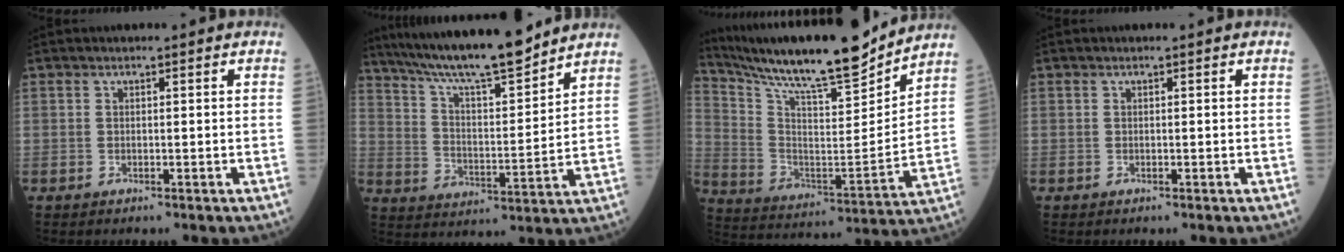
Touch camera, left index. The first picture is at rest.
{"total": 17.3, "force": [15.0, 1.0, 8.5], "torque": [-0.150, 0.006, 0.252]}
{"total": 21.4, "force": [19.0, 1.8, 9.6], "torque": [-0.188, -0.018, 0.314]}
{"total": 0.0}